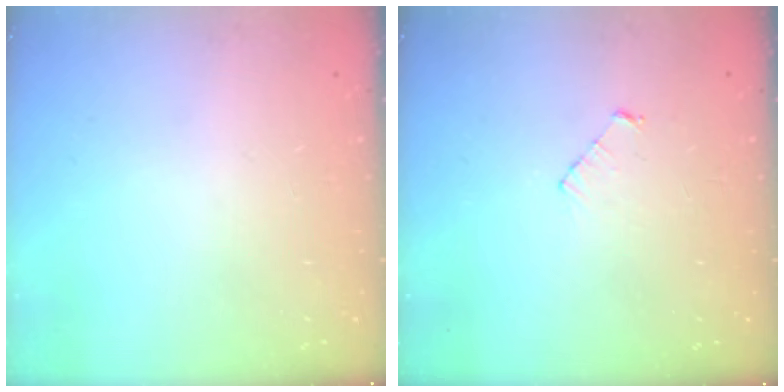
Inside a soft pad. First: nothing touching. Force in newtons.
{"total": 3.5, "press": 3.4, "slide": 0.3}